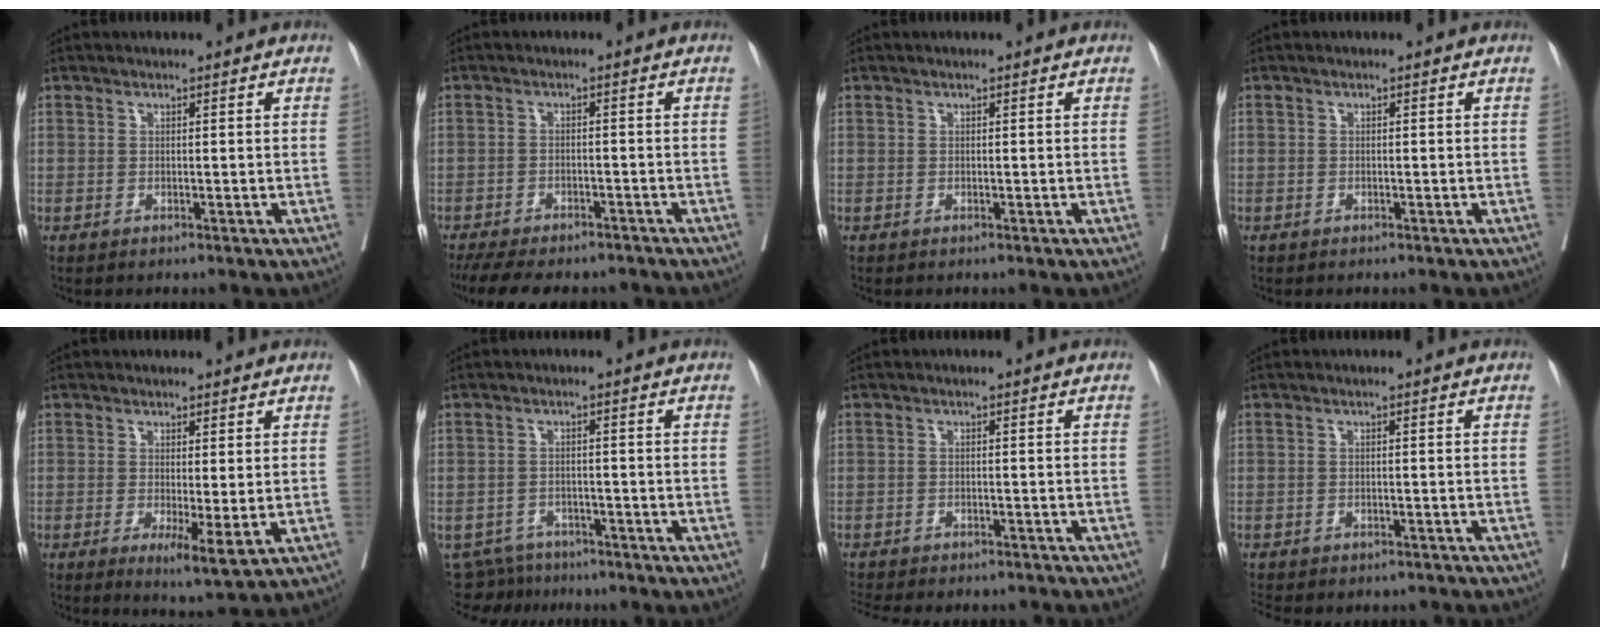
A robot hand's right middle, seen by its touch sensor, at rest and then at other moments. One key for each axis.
{"total": 13.4, "fx": -11.5, "fy": 4.2, "fz": 5.5, "tx": -0.114, "ty": -0.007, "tz": -0.154}
{"total": 0.0}
{"total": 0.9, "fx": -0.4, "fy": 0.8, "fz": -0.1, "tx": 0.000, "ty": 0.007, "tz": -0.010}
{"total": 4.8, "fx": -0.8, "fy": 0.7, "fz": 4.7, "tx": -0.071, "ty": -0.015, "tz": -0.007}
{"total": 5.0, "fx": -4.7, "fy": 1.6, "fz": -0.8, "tx": 0.009, "ty": 0.003, "tz": -0.073}
{"total": 10.8, "fx": -9.8, "fy": 2.5, "fz": 3.7, "tx": -0.069, "ty": -0.008, "tz": -0.124}
{"total": 7.6, "fx": -6.6, "fy": 2.8, "fz": 2.5, "tx": -0.048, "ty": -0.002, "tz": -0.083}